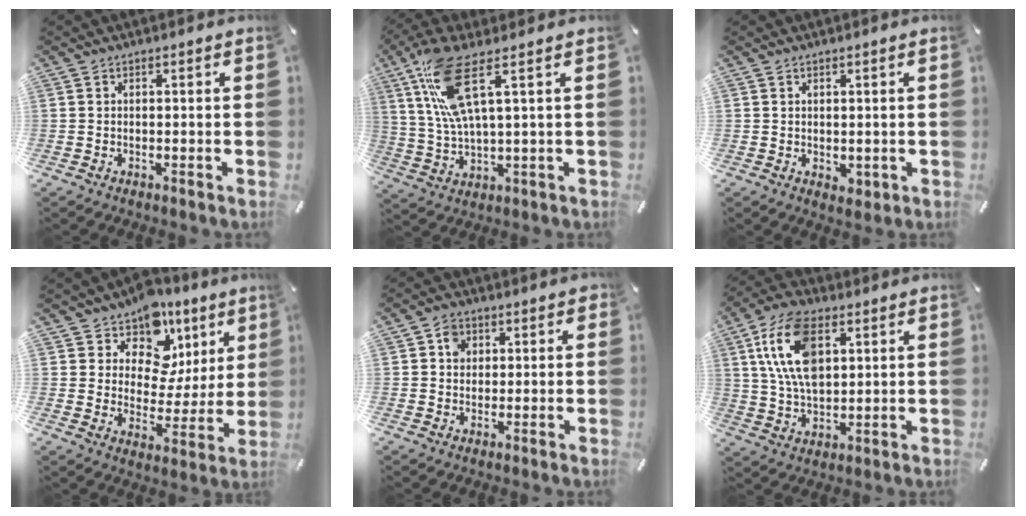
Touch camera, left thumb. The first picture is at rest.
{"total": 12.6, "force": [5.3, 3.3, 10.9], "torque": [-0.228, -0.003, 0.096]}
{"total": 1.6, "force": [0.2, 1.4, 0.7], "torque": [-0.004, 0.000, 0.003]}
{"total": 11.0, "force": [6.9, 8.0, 3.0], "torque": [-0.046, -0.064, 0.125]}
{"total": 4.4, "force": [0.6, 3.9, 1.9], "torque": [-0.019, 0.002, 0.005]}
{"total": 13.8, "force": [4.7, 8.1, 10.2], "torque": [-0.243, 0.003, 0.082]}